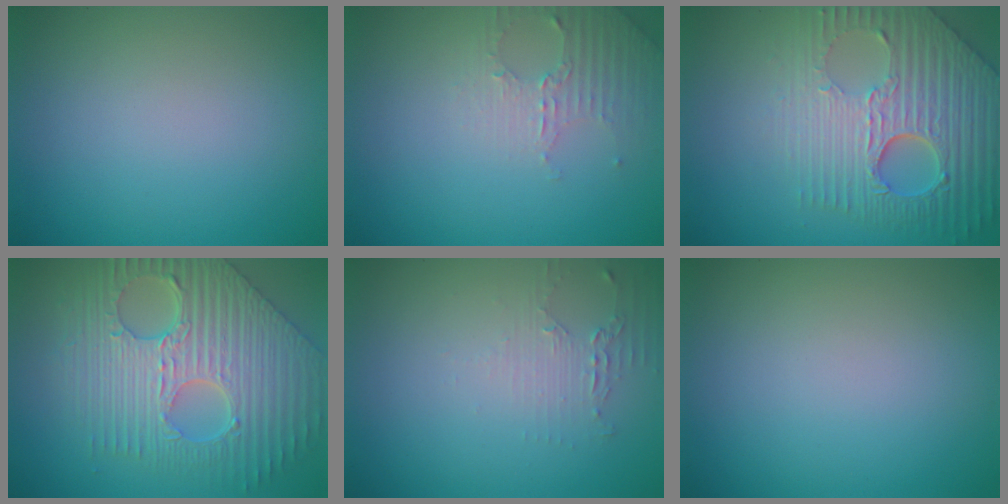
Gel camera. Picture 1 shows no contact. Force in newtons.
{"total": 2.6, "press": 2.5, "slide": 0.7}
{"total": 8.1, "press": 6.2, "slide": 5.3}
{"total": 9.9, "press": 7.0, "slide": 7.0}
{"total": 1.5, "press": 1.5, "slide": 0.4}
{"total": 0.0}